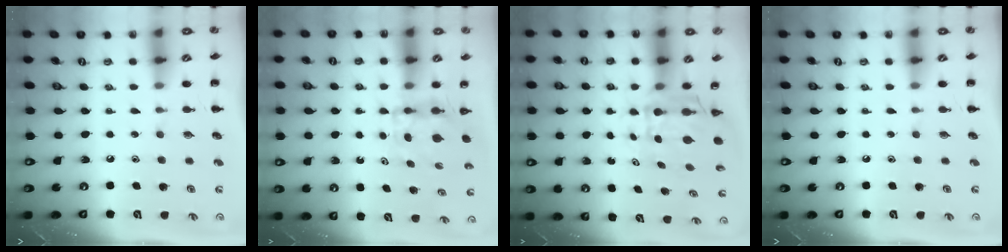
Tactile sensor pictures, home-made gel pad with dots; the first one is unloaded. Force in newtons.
{"total": 3.9, "press": 3.9, "slide": 0.3}
{"total": 6.2, "press": 5.9, "slide": 1.9}
{"total": 0.0}